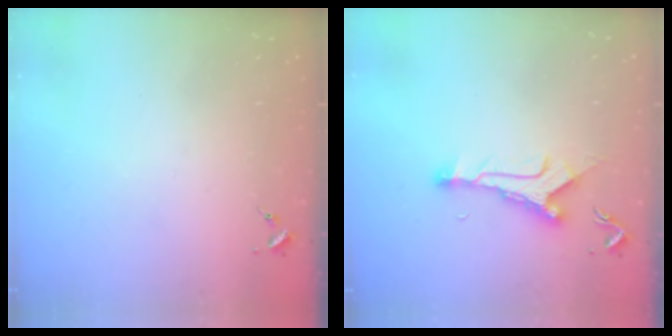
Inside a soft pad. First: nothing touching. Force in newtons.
{"total": 10.2, "press": 10.2, "slide": 0.6}